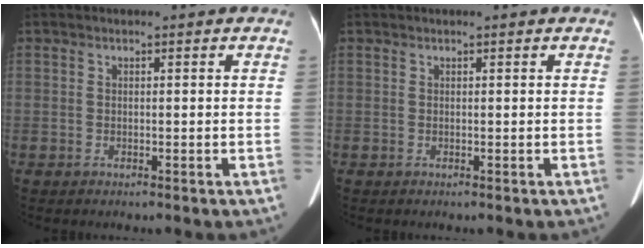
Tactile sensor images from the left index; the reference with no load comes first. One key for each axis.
{"total": 0.0}